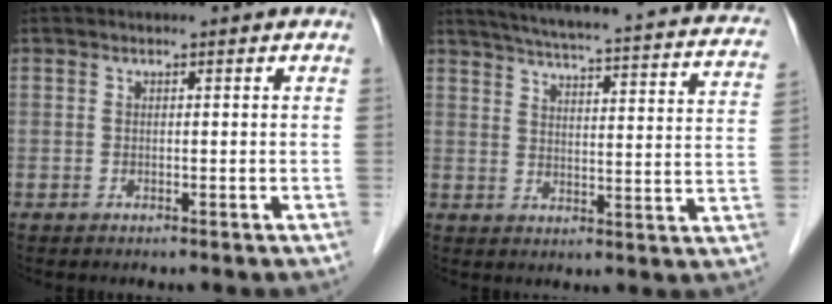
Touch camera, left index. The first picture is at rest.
{"total": 24.5, "force": [20.8, 2.9, 12.7], "torque": [-0.182, -0.013, 0.243]}